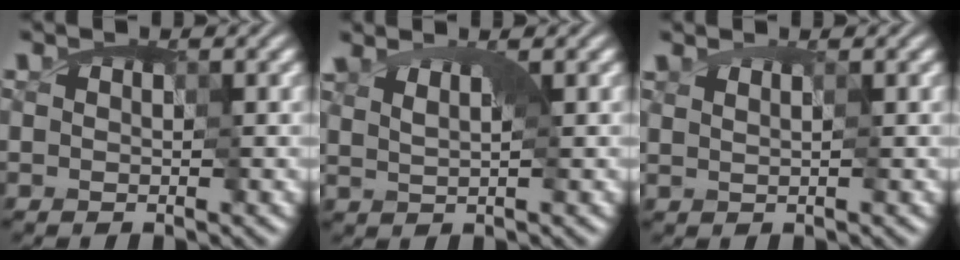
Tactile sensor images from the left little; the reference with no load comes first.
{"total": 2.8, "force": [1.1, 1.2, 2.3], "torque": [-0.051, 0.014, 0.008]}
{"total": 0.9, "force": [0.5, 0.3, 0.7], "torque": [-0.013, 0.014, -0.004]}